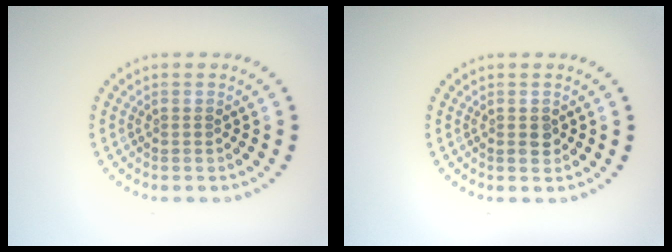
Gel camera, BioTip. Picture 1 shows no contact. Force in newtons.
{"total": 1.2, "press": 1.2, "slide": 0.3}